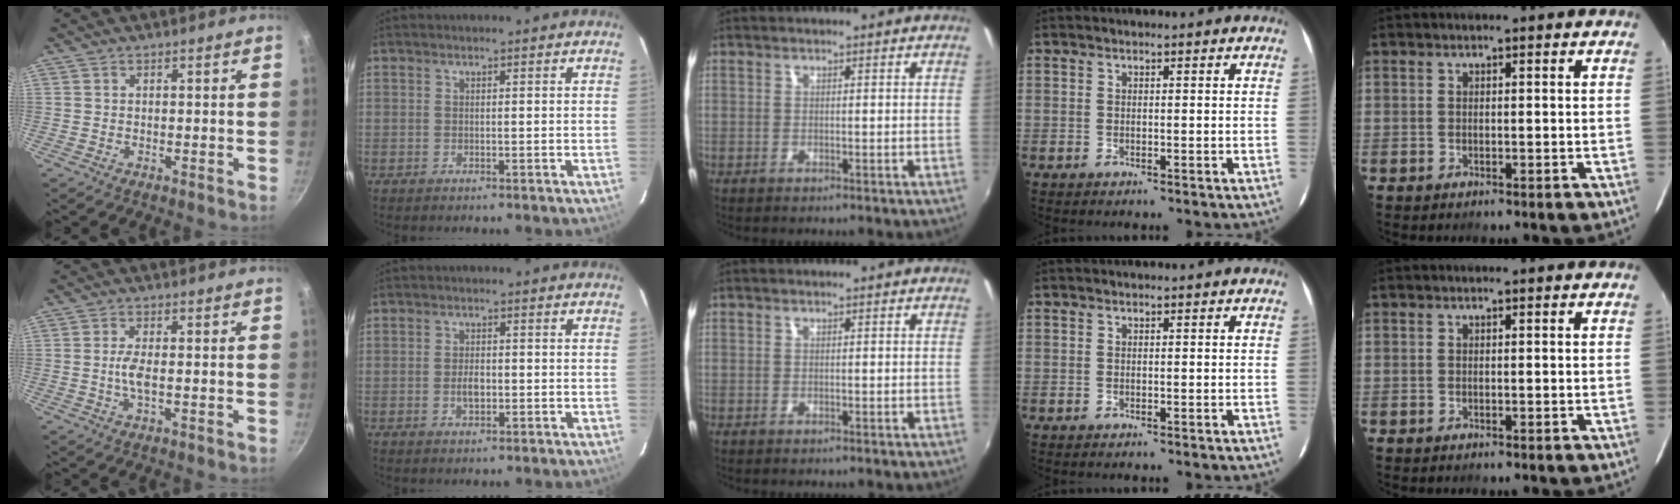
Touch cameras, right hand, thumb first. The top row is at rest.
{"thumb": {"total": 3.2, "force": [-0.4, 1.0, 3.0], "torque": [-0.070, 0.000, -0.013]}, "index": {"total": 2.7, "force": [-0.4, 1.6, 2.2], "torque": [-0.039, 0.002, -0.006]}}